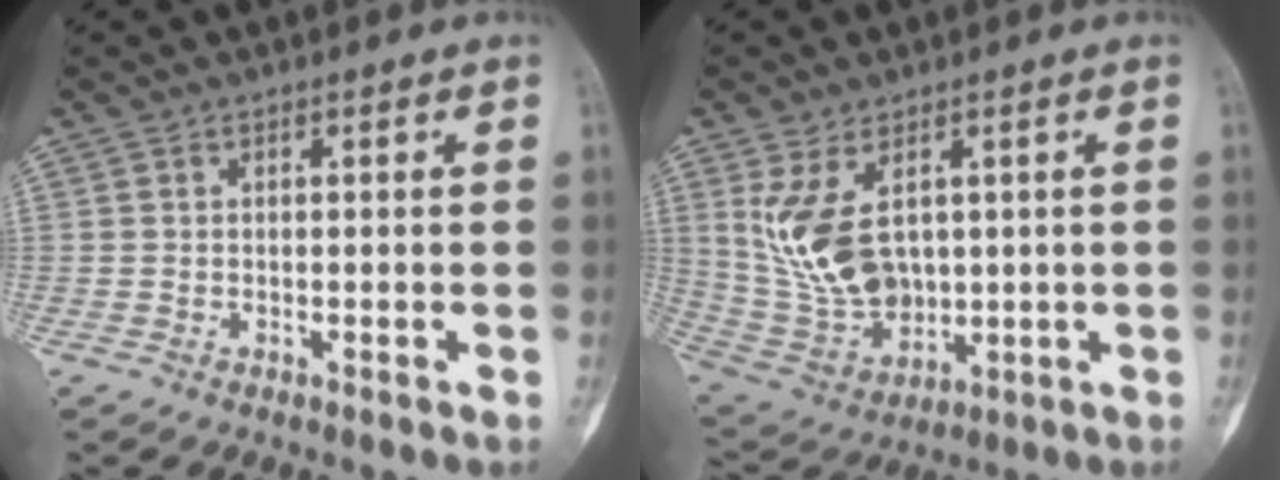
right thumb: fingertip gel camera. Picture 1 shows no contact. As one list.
[{"total": 12.7, "force": [3.2, 7.8, 9.4], "torque": [-0.171, -0.017, 0.085]}]